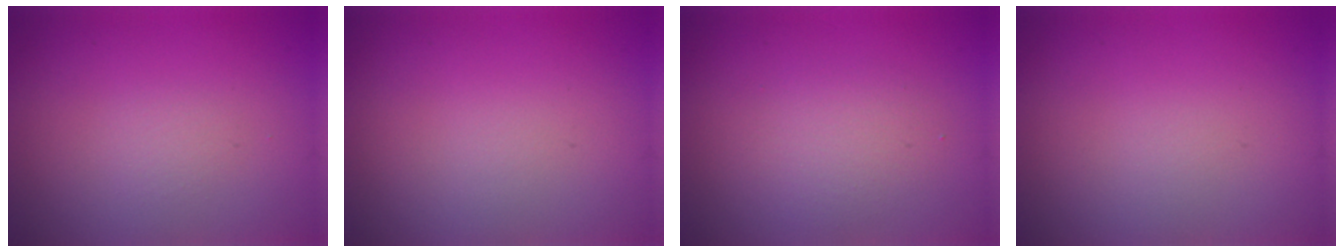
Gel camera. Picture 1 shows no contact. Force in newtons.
{"total": 0.0}
{"total": 2.4, "press": 2.4, "slide": 0.1}
{"total": 0.0}